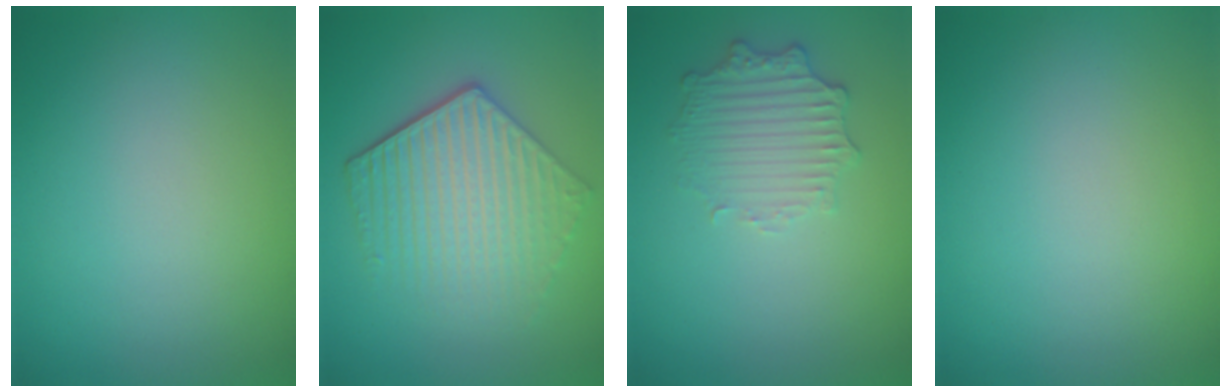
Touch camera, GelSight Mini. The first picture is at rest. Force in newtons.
{"total": 5.7, "press": 4.2, "slide": 3.8}
{"total": 2.5, "press": 2.3, "slide": 1.0}
{"total": 0.0}